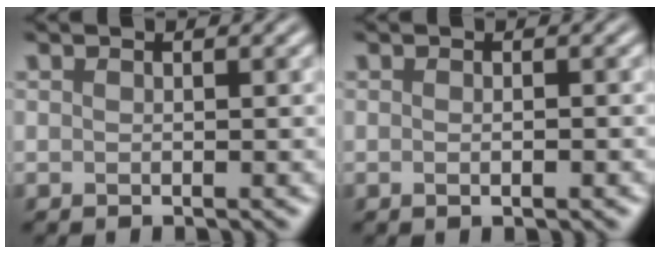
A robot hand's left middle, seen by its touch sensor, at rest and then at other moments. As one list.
[{"total": 2.0, "force": [0.3, 1.0, 1.7], "torque": [0.001, 0.012, -0.014]}]